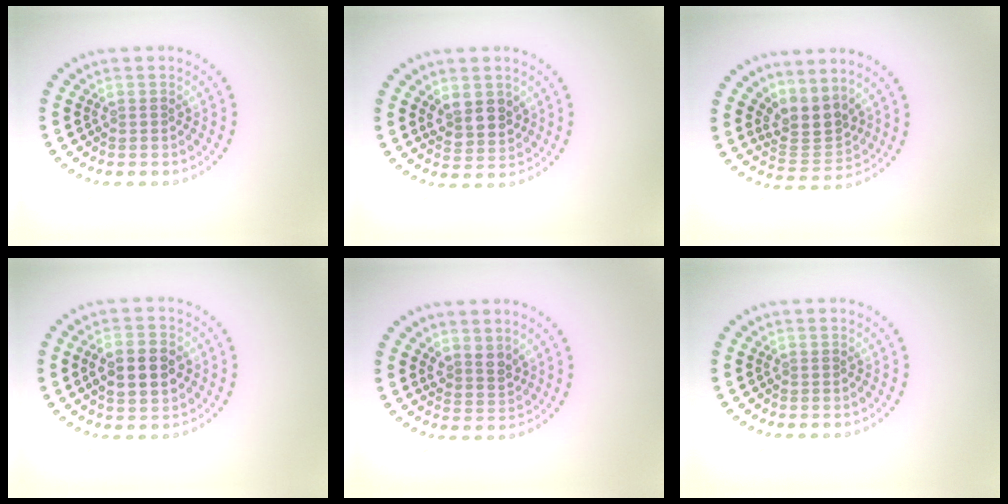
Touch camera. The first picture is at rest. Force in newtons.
{"total": 2.8, "press": 2.6, "slide": 1.1}
{"total": 3.2, "press": 2.3, "slide": 2.2}
{"total": 4.7, "press": 4.7, "slide": 0.2}
{"total": 2.0, "press": 1.7, "slide": 1.2}
{"total": 0.0}